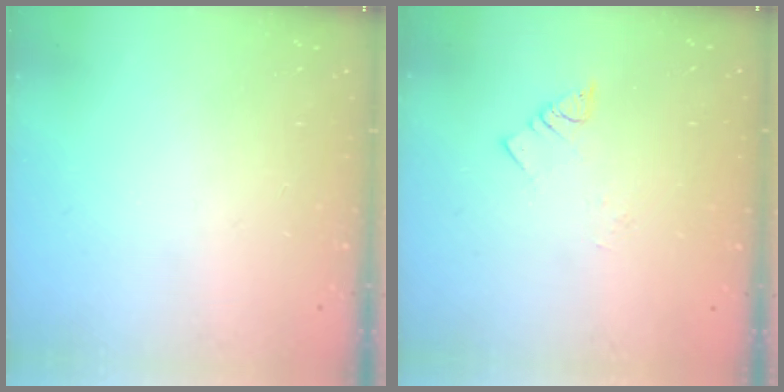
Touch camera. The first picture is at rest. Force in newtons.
{"total": 2.8, "press": 2.8, "slide": 0.3}